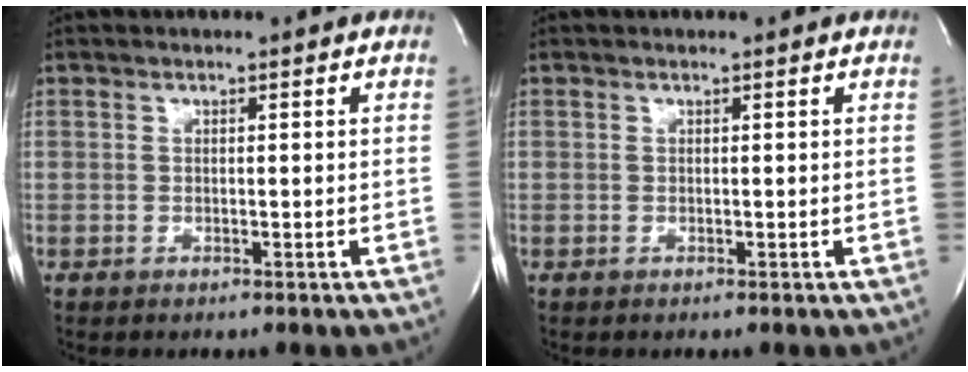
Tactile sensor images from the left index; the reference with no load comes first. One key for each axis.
{"total": 0.0}